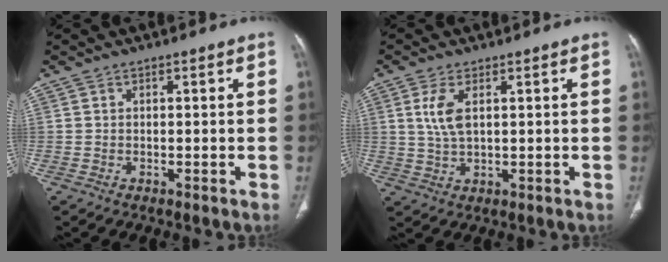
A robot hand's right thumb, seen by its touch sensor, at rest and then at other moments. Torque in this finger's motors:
{"motor_torque": [-0.10, 0.28, 0.75, 0.13, 0.00]}